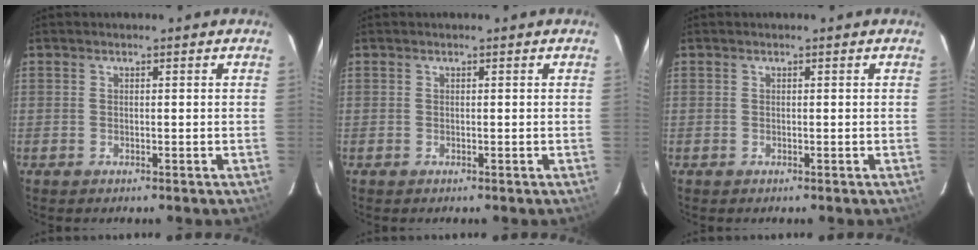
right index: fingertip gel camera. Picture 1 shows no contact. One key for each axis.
{"total": 0.0}
{"total": 0.0}